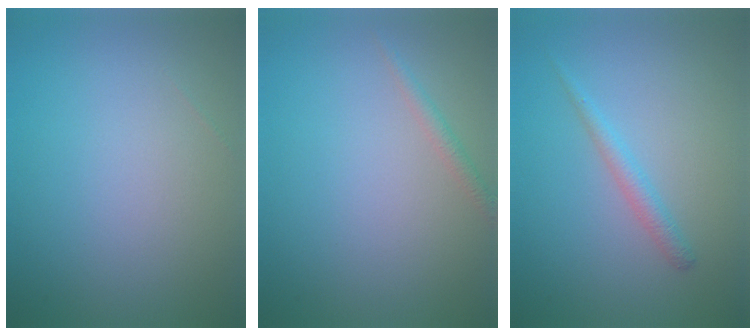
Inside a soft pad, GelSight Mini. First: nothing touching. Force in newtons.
{"total": 1.0, "press": 1.0, "slide": 0.0}
{"total": 1.5, "press": 1.5, "slide": 0.1}